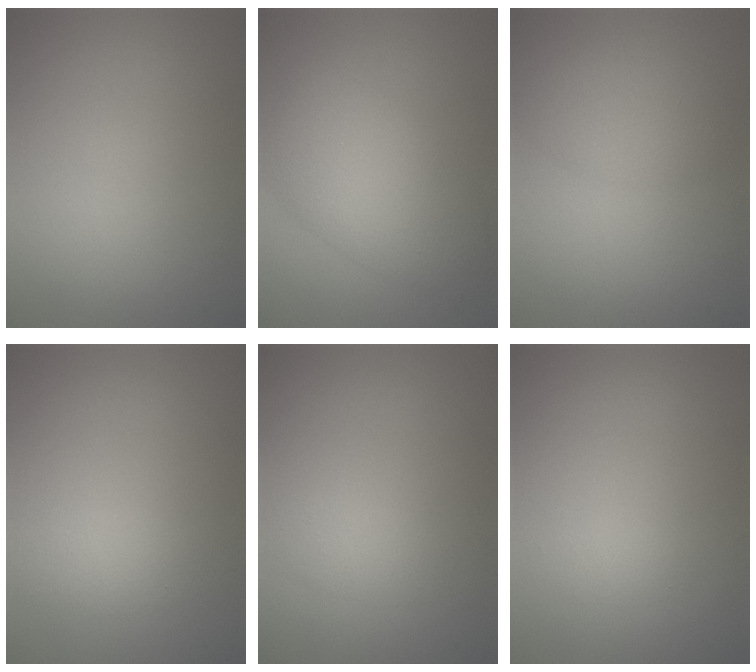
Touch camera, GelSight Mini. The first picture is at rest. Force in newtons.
{"total": 6.8, "press": 6.8, "slide": 0.2}
{"total": 2.2, "press": 2.2, "slide": 0.1}
{"total": 1.6, "press": 1.6, "slide": 0.1}
{"total": 1.4, "press": 1.4, "slide": 0.1}
{"total": 0.8, "press": 0.8, "slide": 0.0}